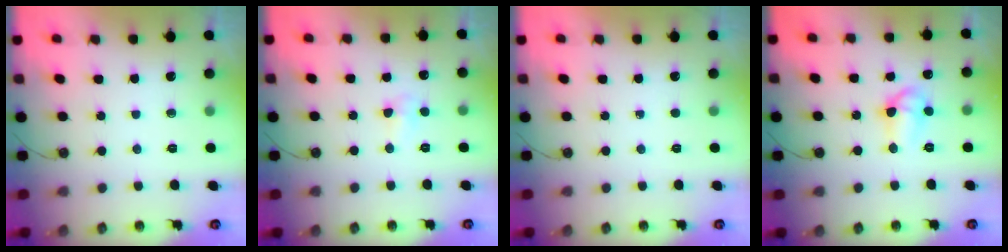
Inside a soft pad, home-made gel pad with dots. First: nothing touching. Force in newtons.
{"total": 5.2, "press": 5.2, "slide": 0.7}
{"total": 0.0}
{"total": 8.2, "press": 8.2, "slide": 0.9}